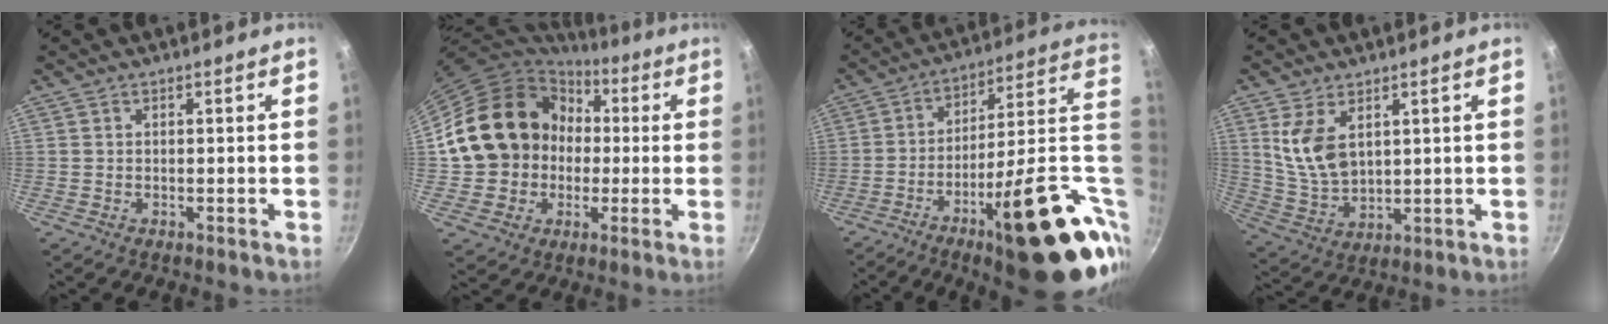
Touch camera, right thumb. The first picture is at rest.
{"total": 18.9, "force": [1.0, 16.6, 8.9], "torque": [-0.128, 0.042, 0.025]}
{"total": 29.9, "force": [-7.3, 9.6, 27.3], "torque": [-0.339, 0.027, -0.107]}
{"total": 9.4, "force": [3.5, 5.4, 6.9], "torque": [-0.126, -0.032, 0.081]}